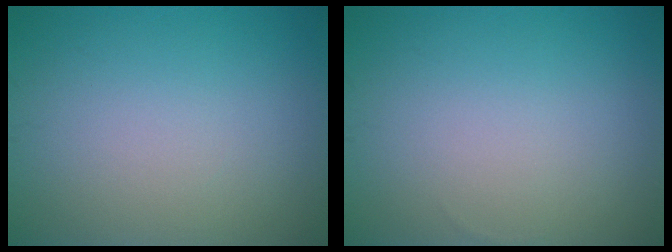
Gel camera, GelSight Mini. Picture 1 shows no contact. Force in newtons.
{"total": 0.0}